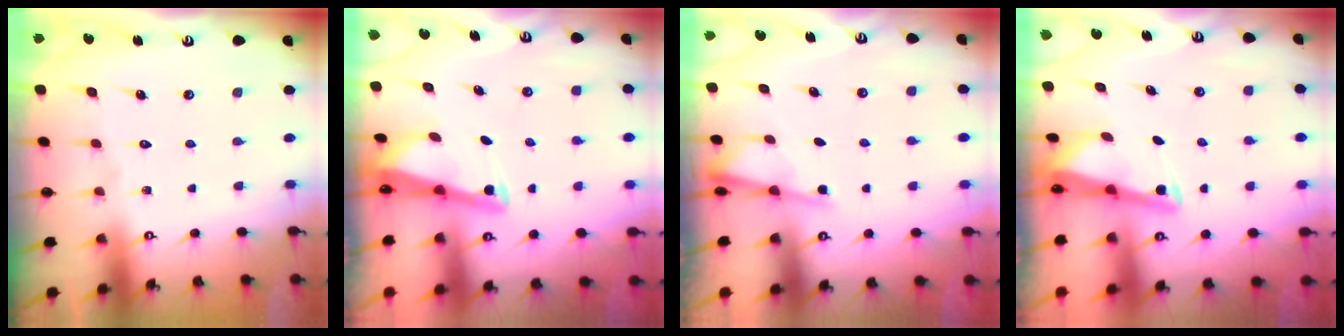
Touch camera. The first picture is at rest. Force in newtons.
{"total": 3.7, "press": 3.7, "slide": 0.4}
{"total": 2.4, "press": 2.4, "slide": 0.4}
{"total": 2.7, "press": 2.7, "slide": 0.2}